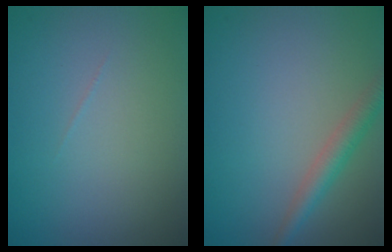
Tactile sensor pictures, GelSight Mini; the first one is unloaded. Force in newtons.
{"total": 2.5, "press": 2.5, "slide": 0.0}